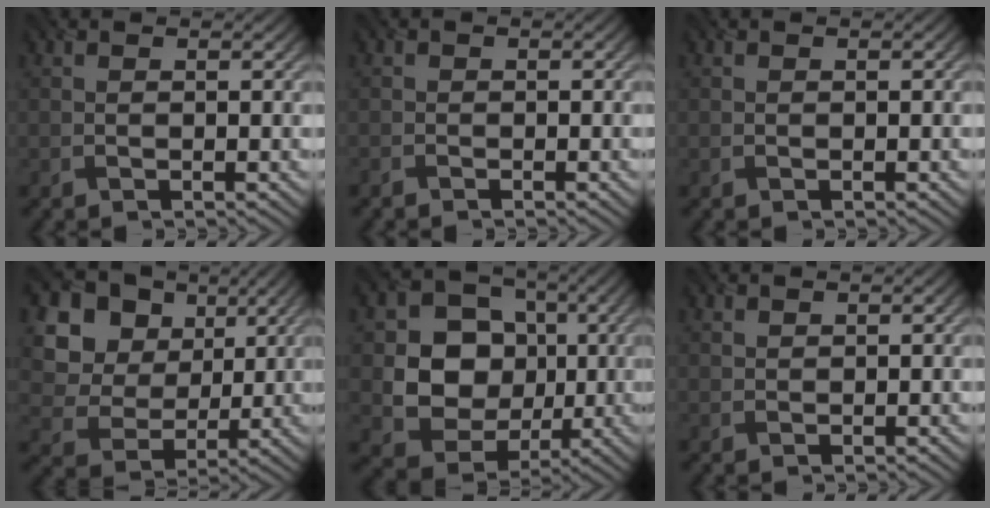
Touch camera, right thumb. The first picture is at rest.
{"total": 1.2, "force": [-1.1, 0.5, 0.0], "torque": [-0.001, -0.003, -0.026]}
{"total": 0.0}
{"total": 15.1, "force": [6.0, 12.2, 6.7], "torque": [-0.207, 0.026, 0.153]}
{"total": 10.7, "force": [0.3, 9.3, 5.3], "torque": [-0.104, -0.013, -0.006]}
{"total": 0.7, "force": [0.5, 0.4, 0.2], "torque": [-0.009, -0.004, 0.014]}